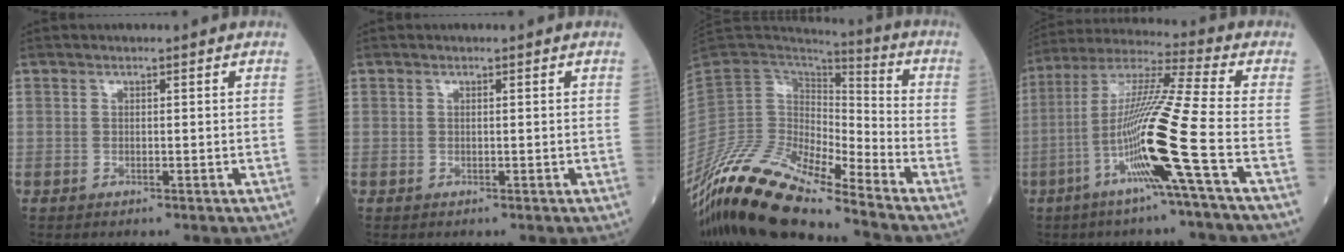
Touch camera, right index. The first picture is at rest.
{"total": 0.0}
{"total": 16.7, "force": [-13.8, 2.6, 9.0], "torque": [-0.171, 0.019, -0.259]}
{"total": 14.7, "force": [-5.3, -2.4, 13.5], "torque": [-0.263, -0.011, -0.105]}